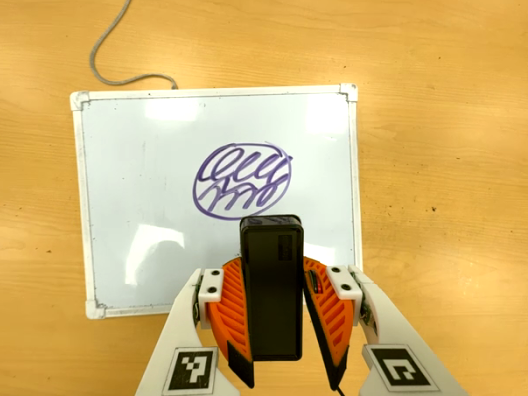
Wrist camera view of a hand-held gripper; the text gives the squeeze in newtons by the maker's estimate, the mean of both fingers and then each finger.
{"total": 7.4, "left": 6.4, "right": 8.5}